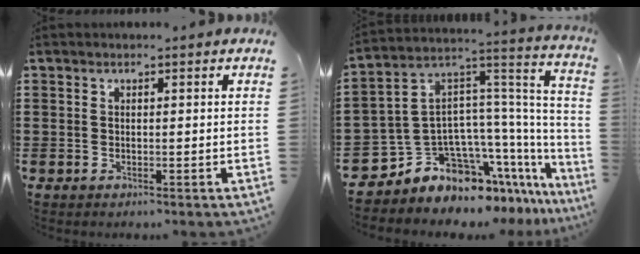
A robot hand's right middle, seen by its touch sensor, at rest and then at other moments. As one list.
[{"total": 9.5, "force": [-7.3, 5.3, 3.2], "torque": [-0.098, -0.011, -0.144]}]